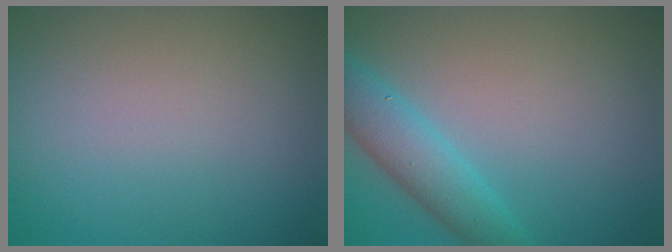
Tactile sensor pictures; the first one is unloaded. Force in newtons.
{"total": 3.9, "press": 3.9, "slide": 0.2}